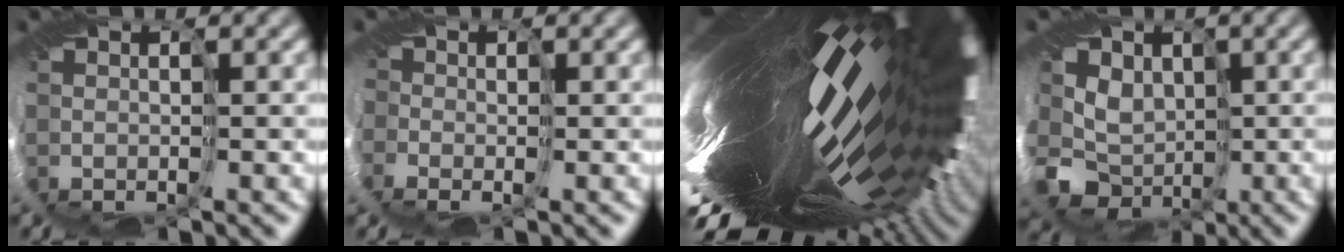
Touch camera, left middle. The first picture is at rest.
{"total": 3.4, "force": [-1.6, 2.7, 1.2], "torque": [-0.030, -0.008, -0.027]}
{"total": 20.0, "force": [2.0, 5.2, 19.2], "torque": [-0.308, -0.044, 0.039]}
{"total": 6.7, "force": [-1.6, 6.1, 2.1], "torque": [-0.030, -0.003, -0.050]}